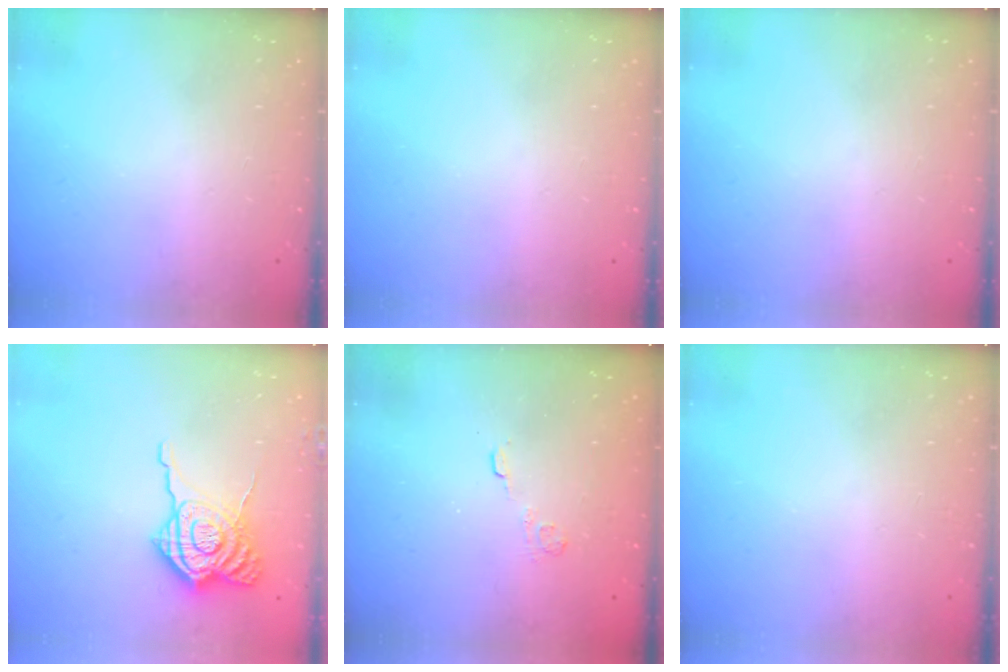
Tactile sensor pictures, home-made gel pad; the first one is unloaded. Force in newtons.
{"total": 0.0}
{"total": 0.0}
{"total": 12.9, "press": 12.8, "slide": 1.3}
{"total": 2.7, "press": 2.3, "slide": 1.4}
{"total": 0.0}